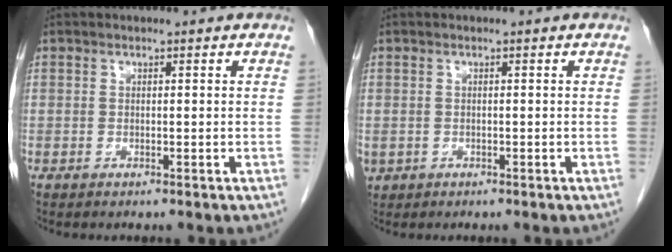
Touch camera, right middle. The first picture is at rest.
{"total": 1.3, "force": [-0.3, 1.2, 0.4], "torque": [-0.012, 0.002, 0.004]}